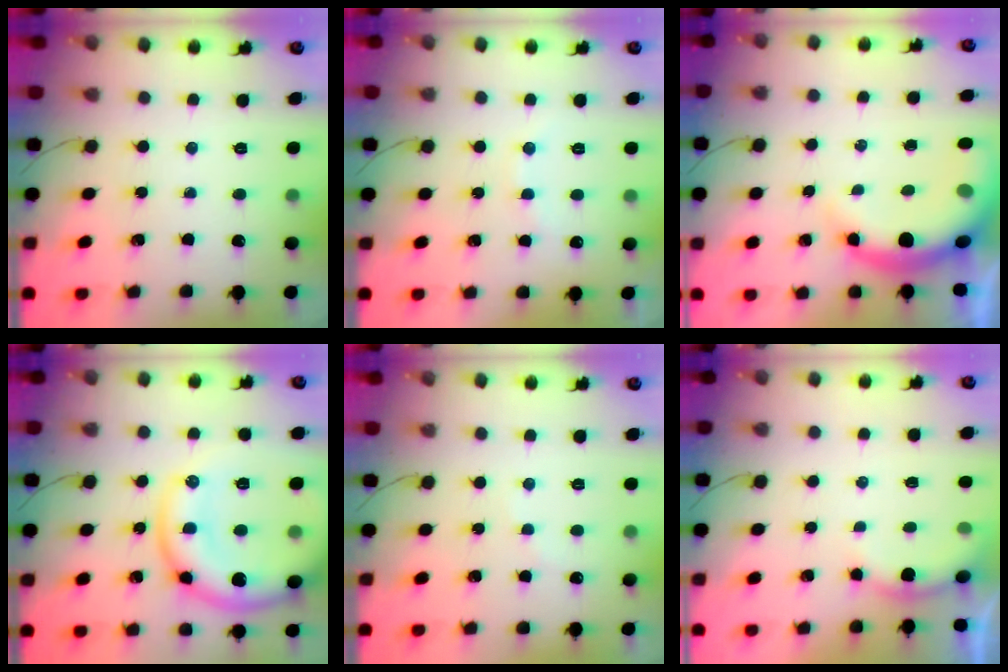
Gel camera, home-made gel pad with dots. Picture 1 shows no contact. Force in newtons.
{"total": 7.7, "press": 7.6, "slide": 1.2}
{"total": 10.5, "press": 10.2, "slide": 2.6}
{"total": 20.3, "press": 20.1, "slide": 2.4}
{"total": 4.2, "press": 4.0, "slide": 1.1}
{"total": 5.0, "press": 4.9, "slide": 0.8}